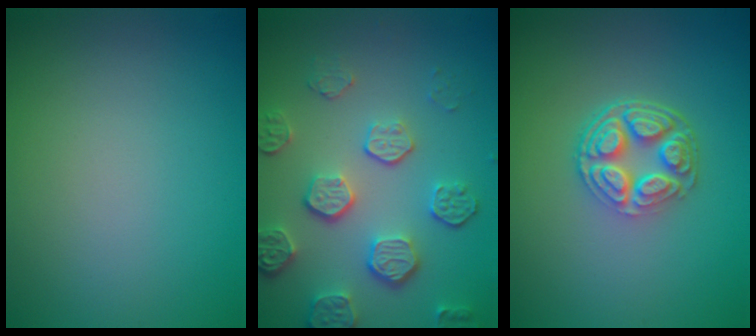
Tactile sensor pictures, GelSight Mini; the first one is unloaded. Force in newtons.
{"total": 5.4, "press": 4.1, "slide": 3.4}
{"total": 4.9, "press": 3.6, "slide": 3.3}